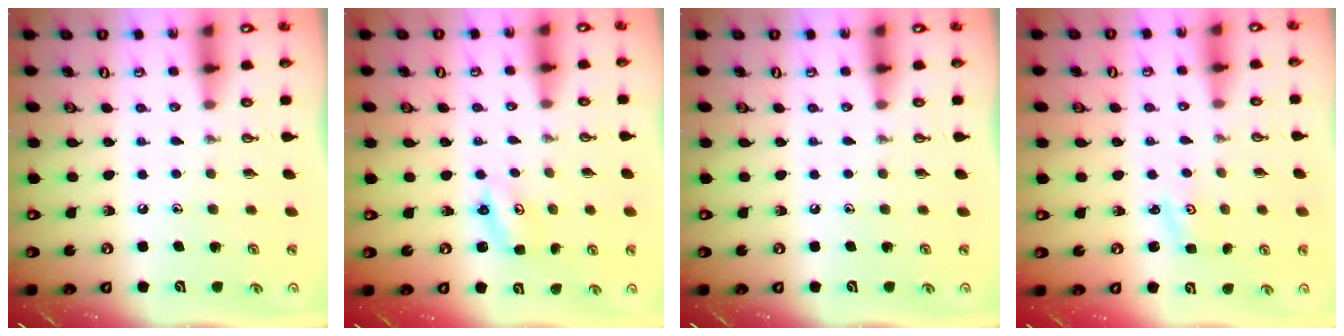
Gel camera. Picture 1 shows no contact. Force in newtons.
{"total": 2.9, "press": 2.9, "slide": 0.3}
{"total": 0.0}
{"total": 1.4, "press": 1.4, "slide": 0.3}